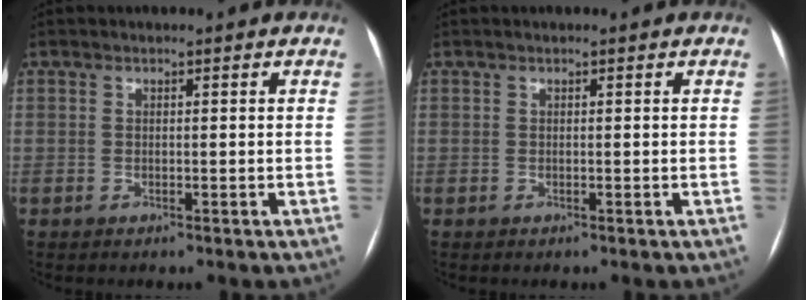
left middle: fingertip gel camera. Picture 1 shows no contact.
{"total": 0.0}